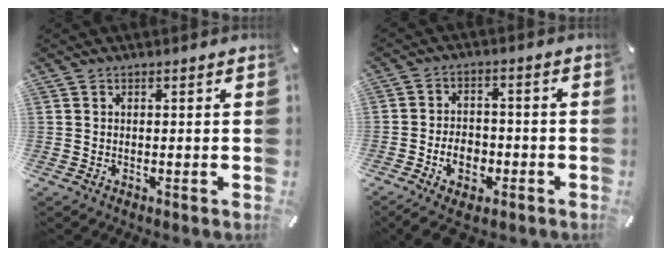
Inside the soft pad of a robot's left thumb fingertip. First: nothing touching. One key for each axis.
{"total": 8.3, "fx": -3.4, "fy": 5.6, "fz": 5.1, "tx": -0.101, "ty": 0.019, "tz": -0.059}